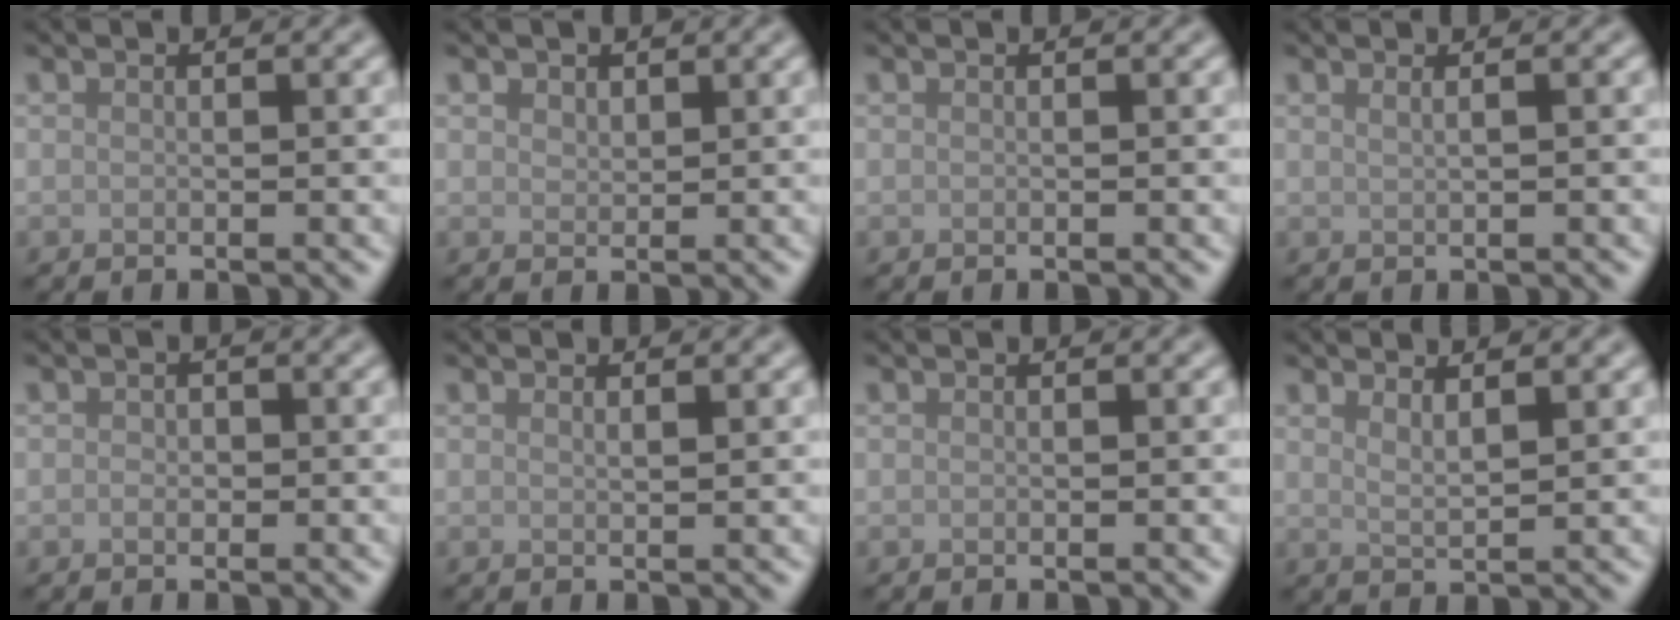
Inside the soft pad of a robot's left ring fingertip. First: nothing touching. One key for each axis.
{"total": 1.1, "fx": 0.8, "fy": 0.7, "fz": 0.2, "tx": -0.006, "ty": -0.003, "tz": 0.016}
{"total": 0.0}
{"total": 1.3, "fx": 0.6, "fy": 0.6, "fz": 0.9, "tx": -0.007, "ty": -0.004, "tz": 0.000}
{"total": 0.9, "fx": -0.1, "fy": 0.7, "fz": 0.6, "tx": -0.009, "ty": -0.003, "tz": -0.004}
{"total": 0.7, "fx": 0.5, "fy": 0.1, "fz": 0.4, "tx": 0.000, "ty": -0.001, "tz": 0.008}
{"total": 0.0}
{"total": 2.1, "fx": 1.5, "fy": 0.6, "fz": 1.4, "tx": -0.015, "ty": -0.003, "tz": 0.025}